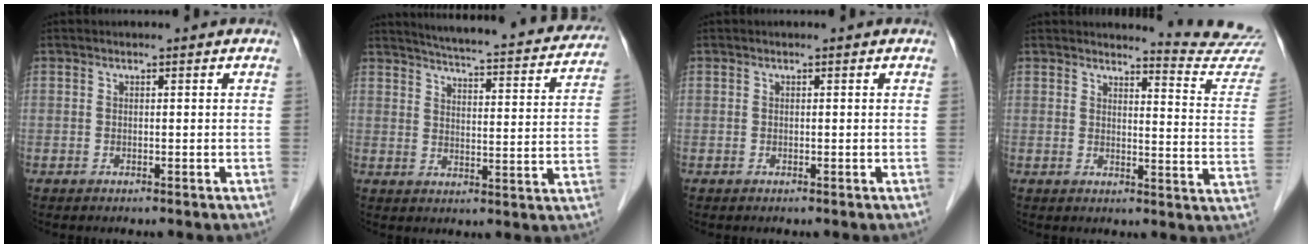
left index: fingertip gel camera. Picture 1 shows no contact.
{"total": 23.2, "force": [21.2, 2.8, 9.0], "torque": [-0.128, -0.039, 0.257]}
{"total": 0.0}
{"total": 11.5, "force": [11.4, -1.5, -0.3], "torque": [0.001, -0.121, 0.110]}